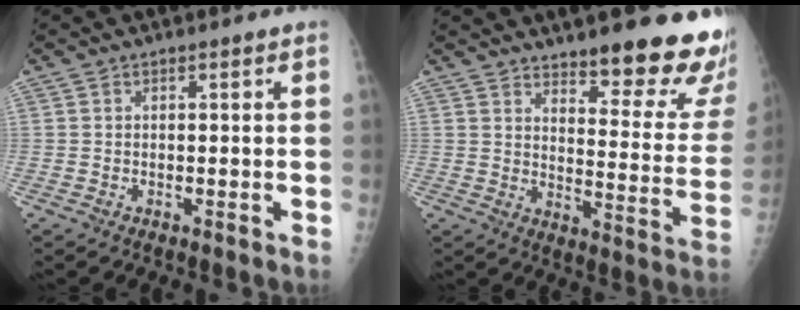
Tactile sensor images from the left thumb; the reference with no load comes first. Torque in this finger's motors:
{"motor_torque": [0.48, 0.41, -0.09, -0.45, 0.06]}